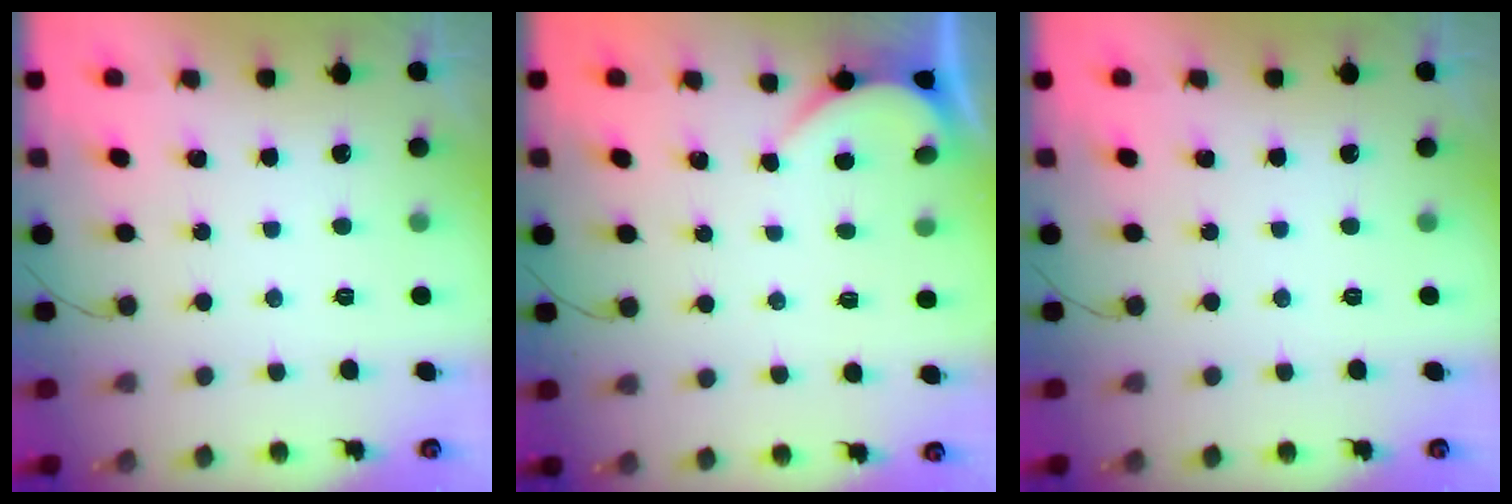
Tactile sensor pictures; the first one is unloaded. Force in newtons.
{"total": 2.3, "press": 2.3, "slide": 0.2}
{"total": 0.0}